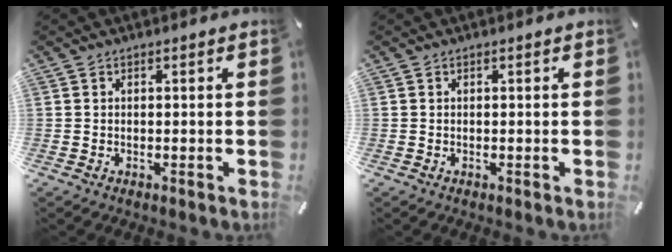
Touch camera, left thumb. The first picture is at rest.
{"total": 0.0}